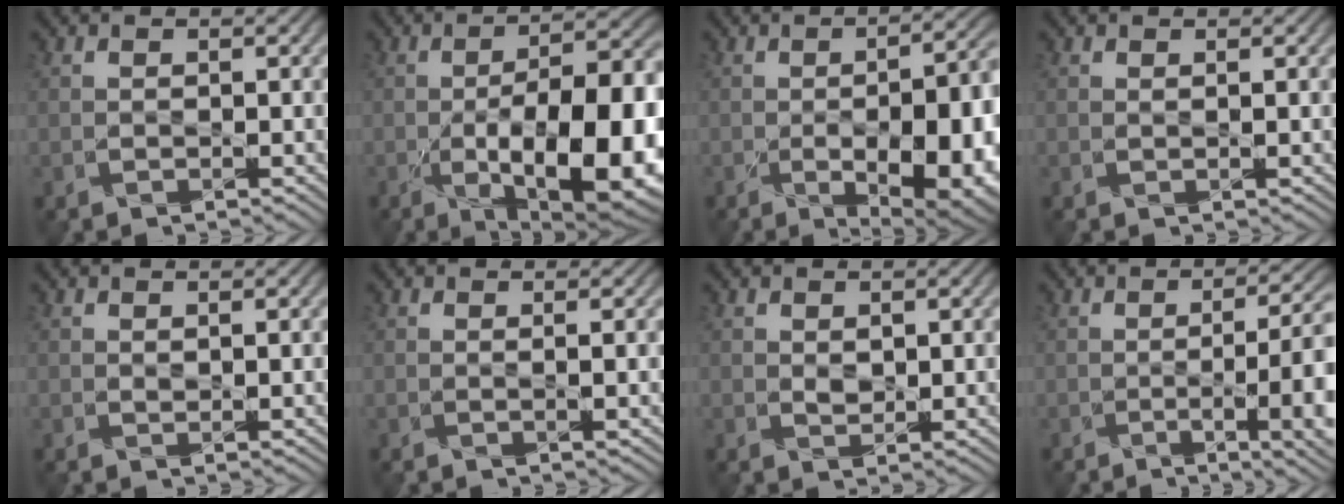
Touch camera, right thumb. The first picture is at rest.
{"total": 16.9, "force": [-5.9, 6.3, 14.6], "torque": [-0.217, -0.011, -0.084]}
{"total": 15.1, "force": [-5.2, 6.4, 12.6], "torque": [-0.156, -0.013, -0.054]}
{"total": 0.7, "force": [0.3, -0.2, 0.6], "torque": [-0.015, 0.002, 0.004]}
{"total": 0.8, "force": [0.2, 0.2, 0.7], "torque": [-0.019, 0.001, 0.004]}
{"total": 1.8, "force": [-0.2, -0.2, 1.7], "torque": [-0.031, 0.008, -0.007]}
{"total": 1.3, "force": [0.4, 0.9, 0.8], "torque": [-0.023, -0.002, 0.008]}
{"total": 10.7, "force": [-2.5, 3.4, 9.9], "torque": [-0.106, 0.010, -0.040]}